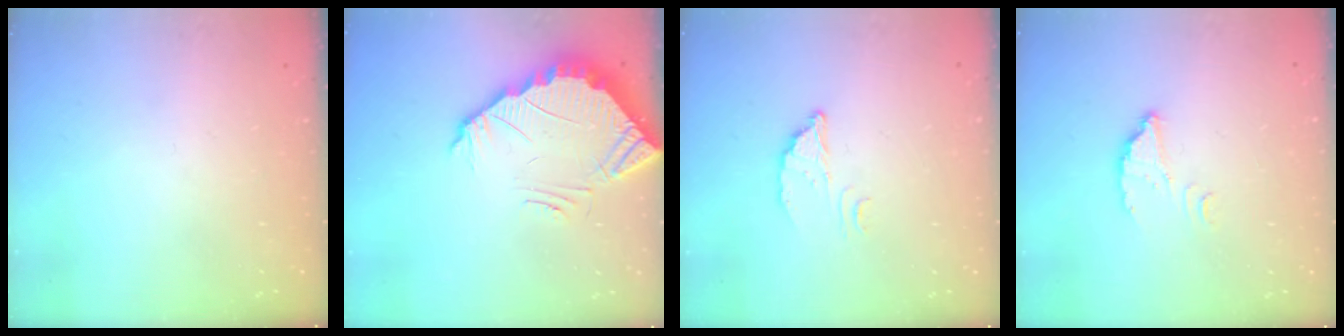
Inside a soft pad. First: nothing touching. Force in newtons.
{"total": 4.6, "press": 4.6, "slide": 0.3}
{"total": 2.8, "press": 2.8, "slide": 0.2}
{"total": 2.6, "press": 2.6, "slide": 0.2}